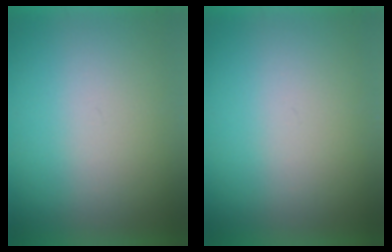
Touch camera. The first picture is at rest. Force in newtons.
{"total": 0.0}